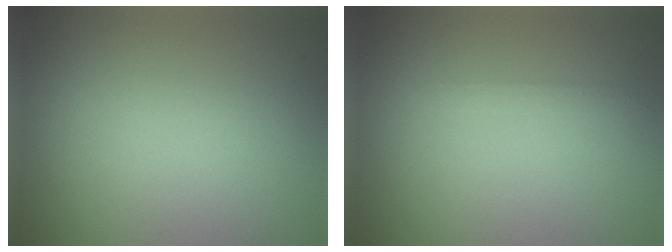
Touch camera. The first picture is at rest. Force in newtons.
{"total": 0.8, "press": 0.8, "slide": 0.1}